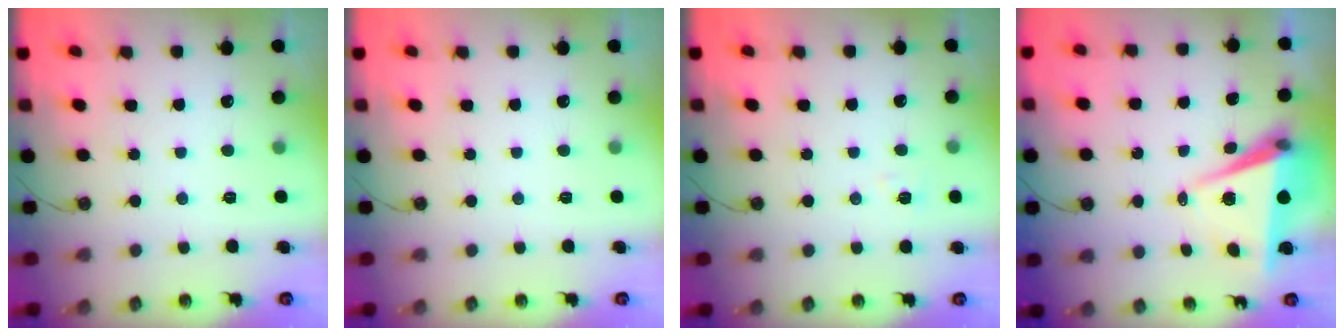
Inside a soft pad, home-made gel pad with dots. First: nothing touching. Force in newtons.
{"total": 0.0}
{"total": 5.0, "press": 4.5, "slide": 2.1}
{"total": 7.6, "press": 6.3, "slide": 4.4}